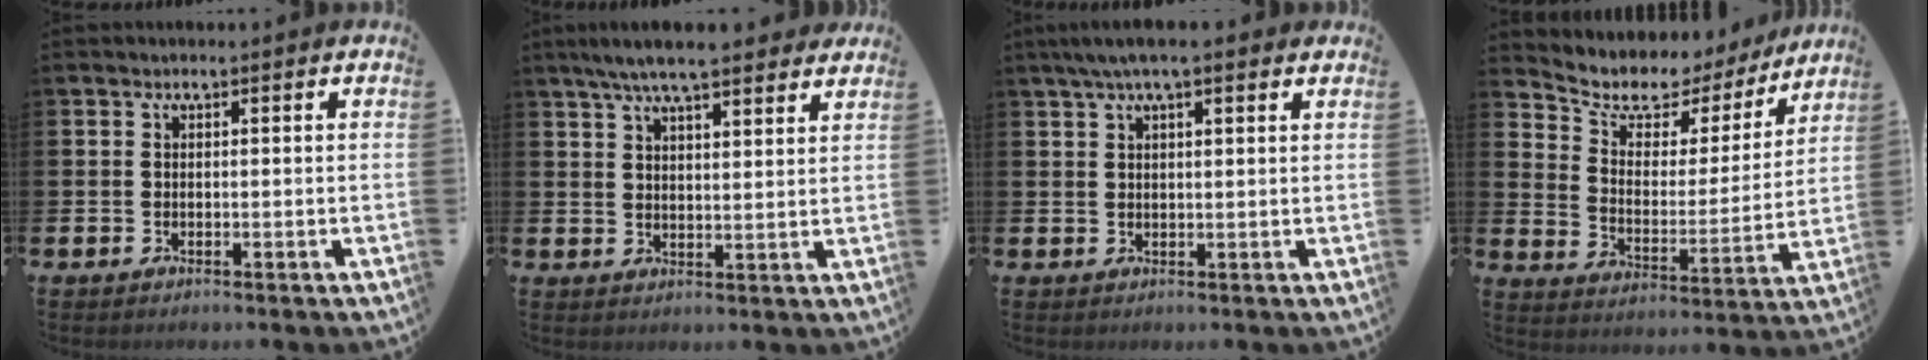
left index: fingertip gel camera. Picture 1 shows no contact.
{"total": 6.8, "force": [6.2, 1.0, 2.7], "torque": [-0.055, -0.022, 0.109]}
{"total": 4.1, "force": [3.0, 0.9, 2.7], "torque": [-0.054, 0.002, 0.052]}
{"total": 7.2, "force": [6.1, 3.4, 1.9], "torque": [-0.069, -0.045, 0.100]}